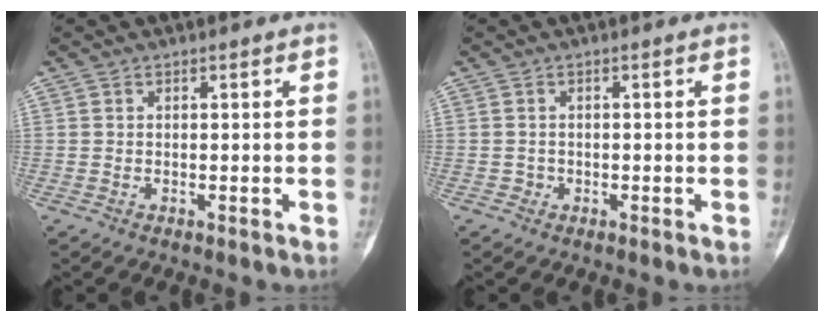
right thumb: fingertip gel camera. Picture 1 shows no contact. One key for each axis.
{"total": 0.8, "fx": -0.3, "fy": 0.8, "fz": 0.0, "tx": 0.003, "ty": 0.005, "tz": -0.006}